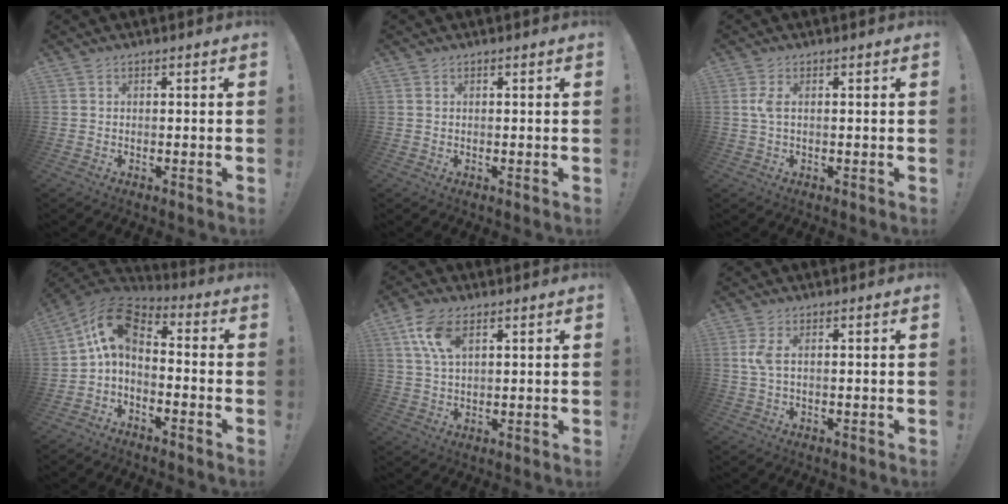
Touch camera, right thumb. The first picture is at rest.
{"total": 0.0}
{"total": 2.8, "force": [0.2, 0.8, 2.7], "torque": [-0.051, 0.003, 0.005]}
{"total": 10.1, "force": [1.0, 6.3, 7.9], "torque": [-0.141, 0.003, 0.022]}
{"total": 8.7, "force": [4.0, 4.4, 6.4], "torque": [-0.133, -0.004, 0.074]}
{"total": 3.6, "force": [0.6, 1.2, 3.4], "torque": [-0.070, 0.001, 0.011]}